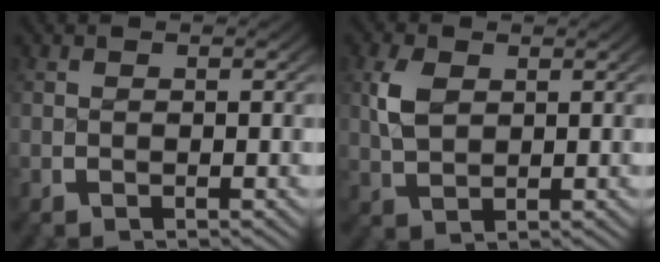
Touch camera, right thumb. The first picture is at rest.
{"total": 3.1, "force": [1.1, 2.1, 2.1], "torque": [-0.048, -0.005, 0.029]}